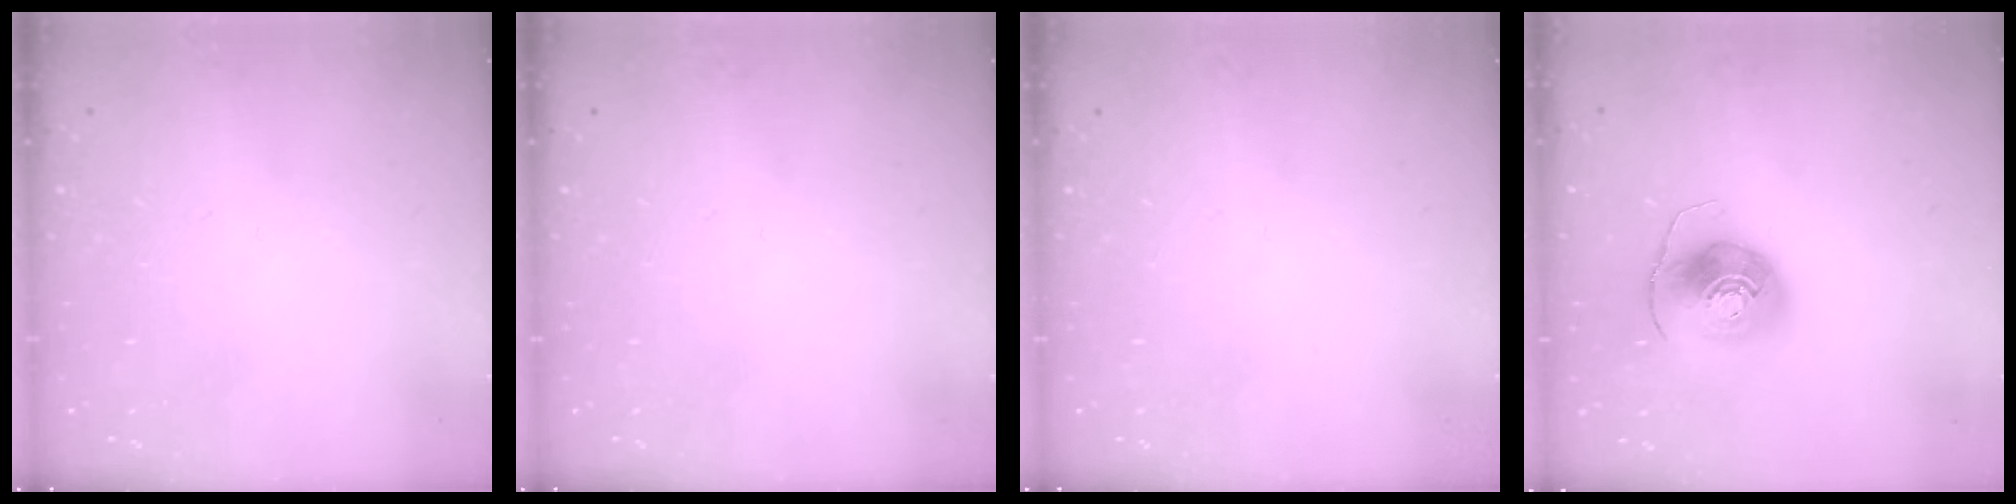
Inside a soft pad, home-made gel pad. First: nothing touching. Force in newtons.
{"total": 0.0}
{"total": 0.0}
{"total": 9.8, "press": 9.7, "slide": 1.2}